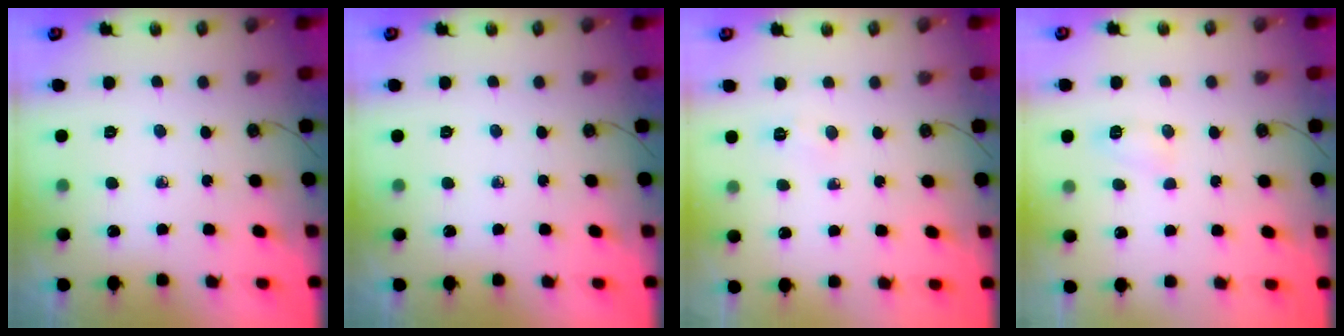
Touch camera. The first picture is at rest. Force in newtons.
{"total": 0.0}
{"total": 21.7, "press": 6.6, "slide": 20.7}
{"total": 5.0, "press": 5.0, "slide": 0.6}